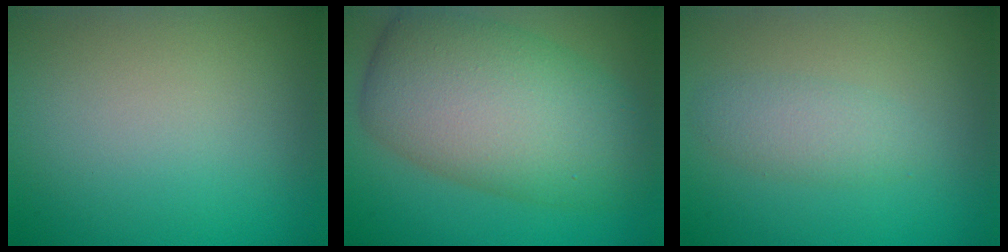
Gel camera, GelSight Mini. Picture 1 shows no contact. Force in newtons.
{"total": 11.2, "press": 11.2, "slide": 0.6}
{"total": 2.1, "press": 2.1, "slide": 0.1}